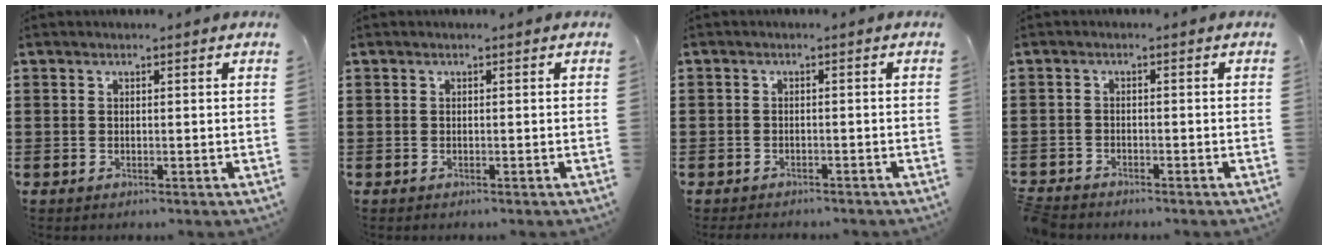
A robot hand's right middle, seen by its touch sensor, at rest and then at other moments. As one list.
[{"total": 0.0}, {"total": 1.5, "force": [-1.4, 0.6, -0.1], "torque": [-0.002, 0.001, -0.032]}, {"total": 1.9, "force": [-1.8, 0.2, 0.0], "torque": [-0.013, -0.003, -0.043]}]